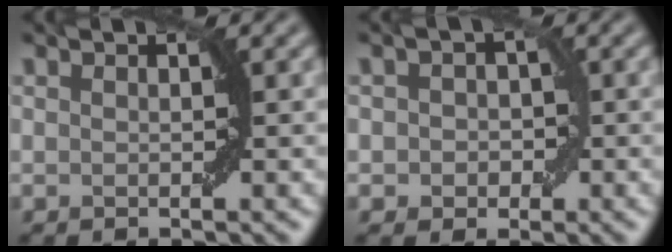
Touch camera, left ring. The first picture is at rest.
{"total": 2.2, "force": [-0.2, 2.0, 1.0], "torque": [0.004, 0.001, -0.009]}